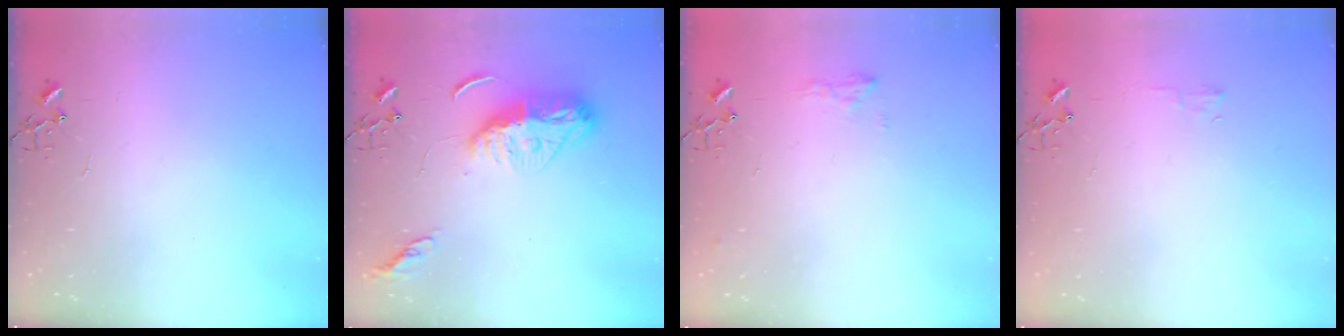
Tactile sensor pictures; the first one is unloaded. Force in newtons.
{"total": 14.0, "press": 13.9, "slide": 1.4}
{"total": 7.5, "press": 7.5, "slide": 0.5}
{"total": 4.1, "press": 4.0, "slide": 0.6}